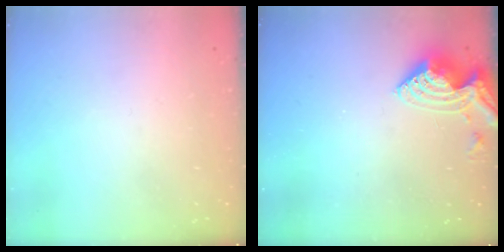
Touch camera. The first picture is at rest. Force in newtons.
{"total": 9.1, "press": 9.0, "slide": 1.0}